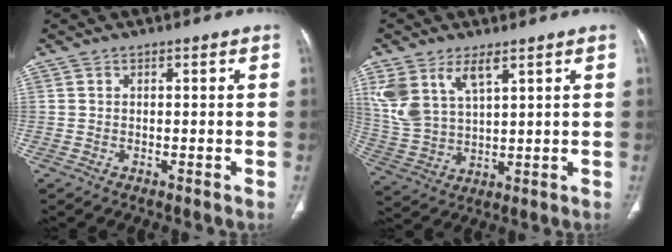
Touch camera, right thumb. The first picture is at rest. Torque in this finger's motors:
{"motor_torque": [-0.21, 1.94, 0.98, 1.26, 0.14]}